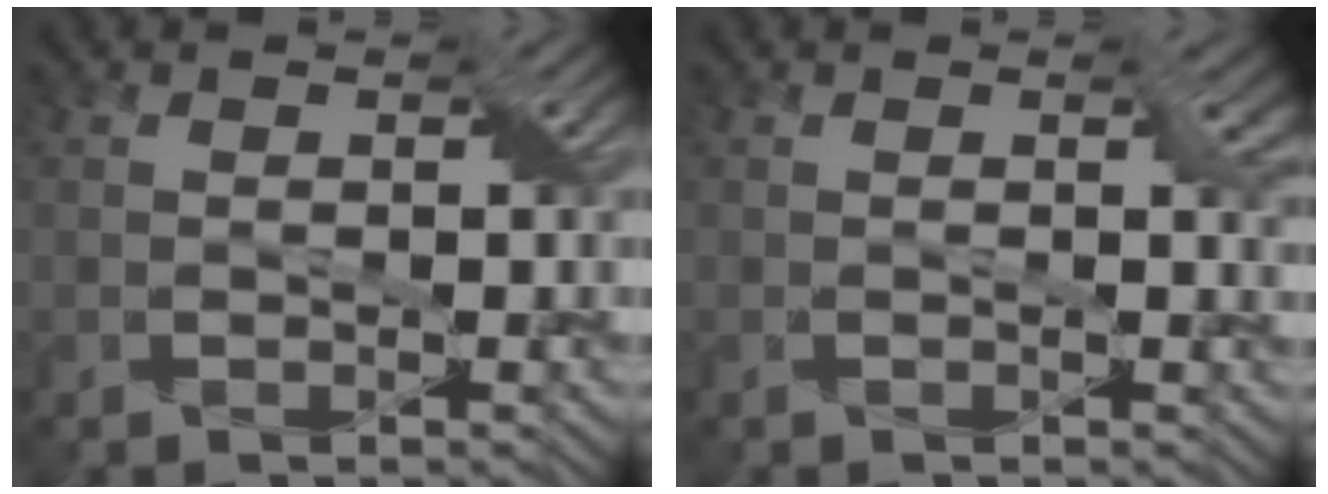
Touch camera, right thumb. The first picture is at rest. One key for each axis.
{"total": 2.1, "fx": 0.3, "fy": 1.1, "fz": 1.8, "tx": -0.019, "ty": -0.002, "tz": 0.003}